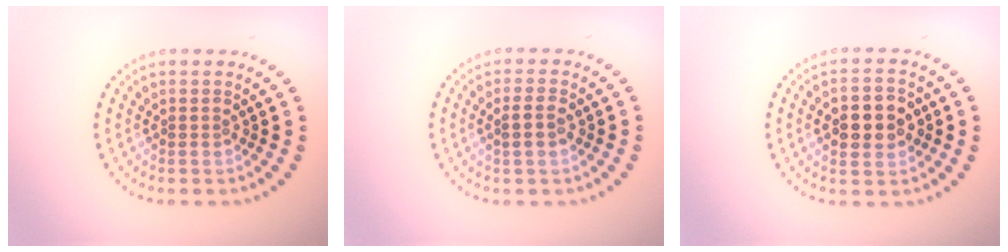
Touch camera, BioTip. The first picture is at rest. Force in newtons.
{"total": 1.5, "press": 1.4, "slide": 0.2}
{"total": 4.5, "press": 4.5, "slide": 0.2}